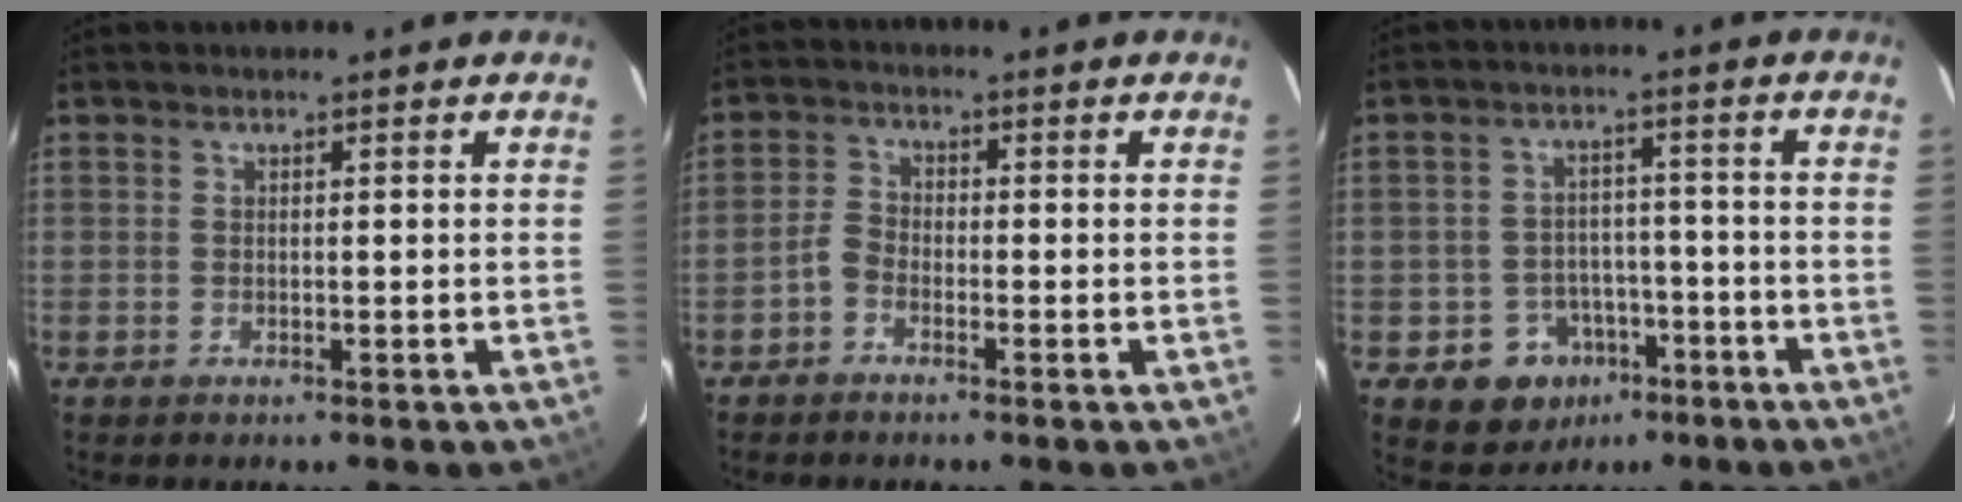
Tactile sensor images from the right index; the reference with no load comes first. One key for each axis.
{"total": 2.6, "fx": -1.8, "fy": 1.4, "fz": 1.2, "tx": -0.031, "ty": 0.012, "tz": -0.038}
{"total": 9.0, "fx": -4.9, "fy": 7.3, "fz": 2.0, "tx": -0.048, "ty": 0.030, "tz": -0.053}